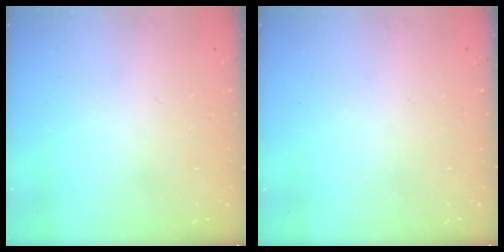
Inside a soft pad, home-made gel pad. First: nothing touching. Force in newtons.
{"total": 0.0}